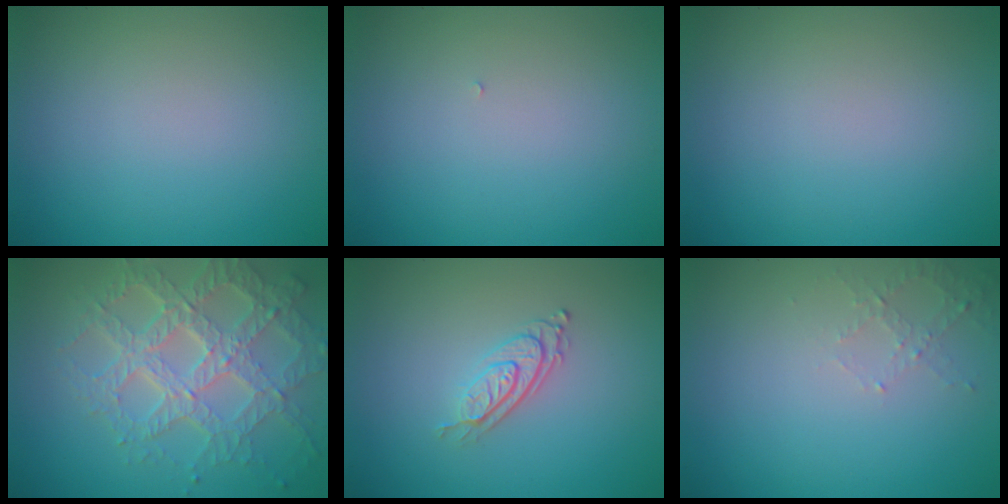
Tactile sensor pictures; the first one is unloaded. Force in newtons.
{"total": 0.0}
{"total": 0.0}
{"total": 7.2, "press": 5.2, "slide": 5.0}
{"total": 2.8, "press": 2.1, "slide": 1.9}
{"total": 1.3, "press": 1.3, "slide": 0.4}